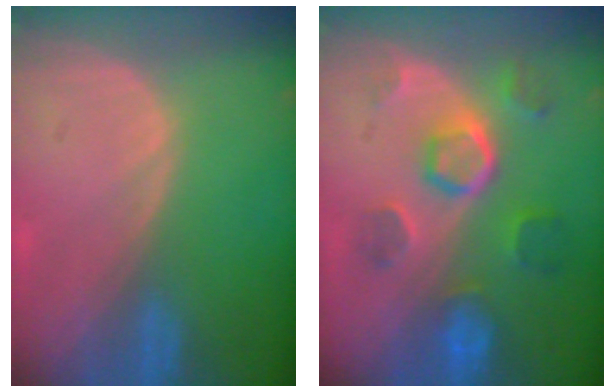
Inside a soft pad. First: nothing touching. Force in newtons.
{"total": 8.6, "press": 7.7, "slide": 3.9}